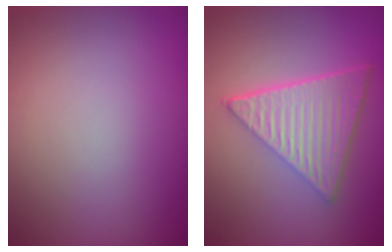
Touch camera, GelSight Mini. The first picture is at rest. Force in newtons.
{"total": 6.9, "press": 4.6, "slide": 5.1}